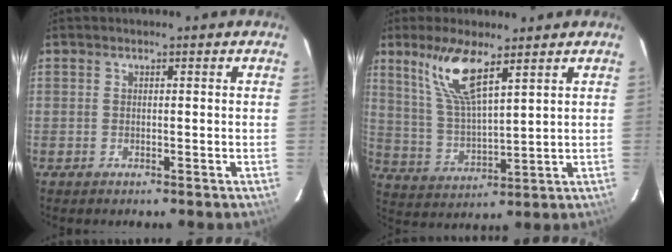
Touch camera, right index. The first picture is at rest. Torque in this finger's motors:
{"motor_torque": [0.98, 0.97, 0.34, 0.09]}